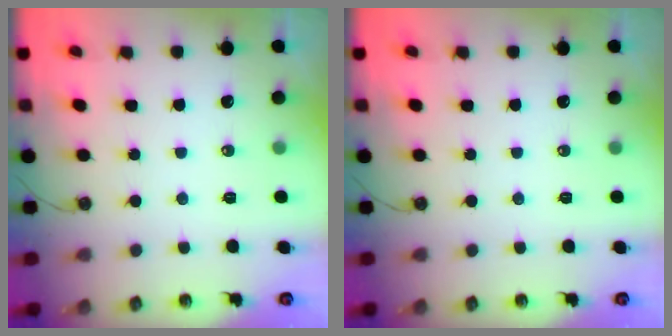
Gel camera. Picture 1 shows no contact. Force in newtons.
{"total": 0.0}